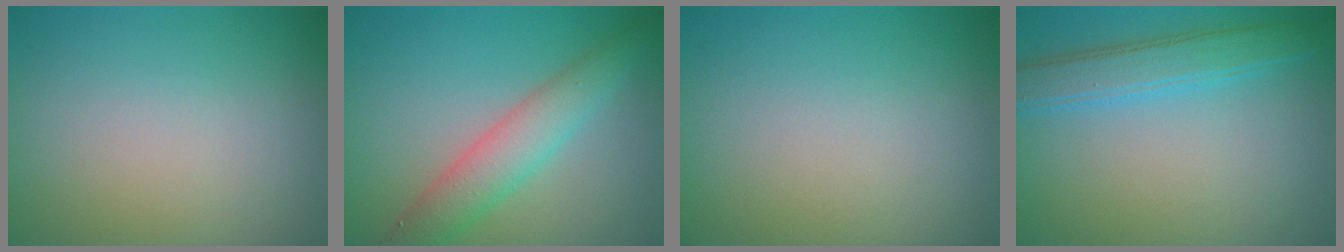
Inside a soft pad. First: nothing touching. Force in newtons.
{"total": 4.2, "press": 4.2, "slide": 0.2}
{"total": 0.0}
{"total": 4.7, "press": 4.7, "slide": 0.1}